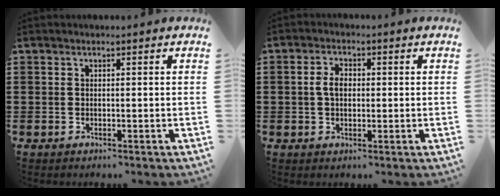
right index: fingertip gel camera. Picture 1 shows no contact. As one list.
[{"total": 3.1, "force": [0.2, 1.9, 2.4], "torque": [-0.049, 0.010, 0.002]}]